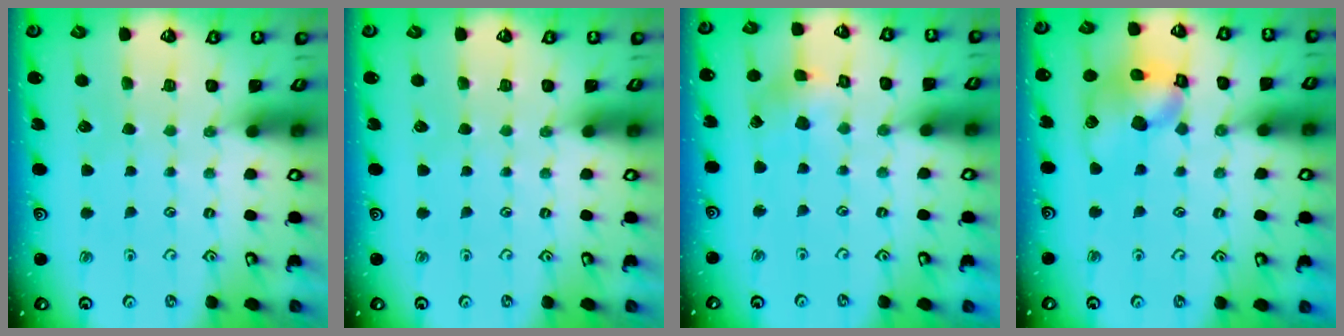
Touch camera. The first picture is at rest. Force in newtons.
{"total": 0.0}
{"total": 2.8, "press": 2.8, "slide": 0.3}
{"total": 13.9, "press": 13.8, "slide": 1.9}